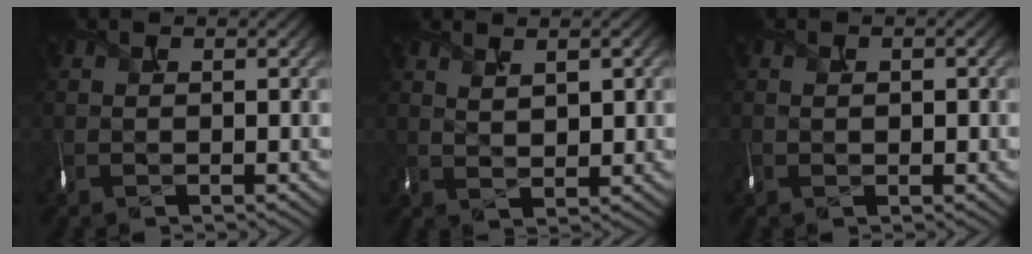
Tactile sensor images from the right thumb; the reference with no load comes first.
{"total": 2.1, "force": [1.4, 0.8, 1.4], "torque": [-0.021, -0.010, 0.035]}
{"total": 1.2, "force": [-0.2, 1.1, 0.4], "torque": [-0.010, -0.004, 0.002]}